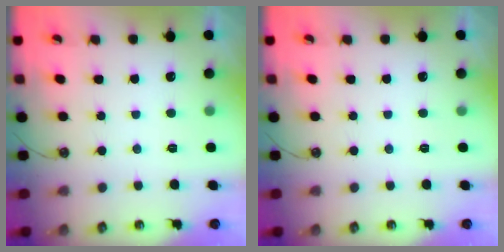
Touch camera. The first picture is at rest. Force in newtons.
{"total": 0.0}